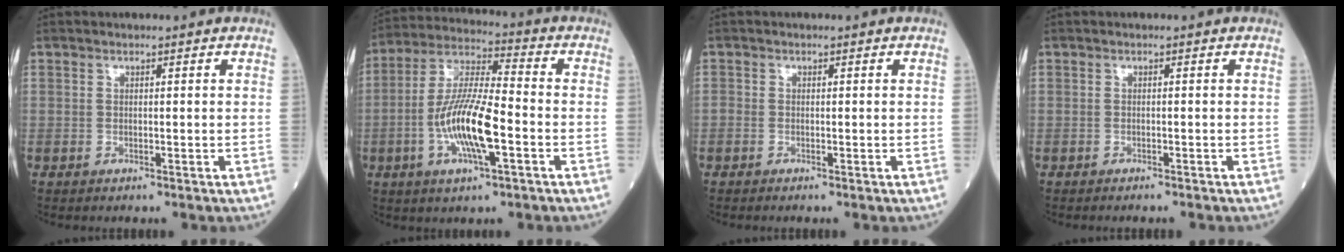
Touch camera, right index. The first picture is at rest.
{"total": 12.9, "force": [-3.5, 2.3, 12.2], "torque": [-0.245, 0.000, -0.066]}
{"total": 0.5, "force": [-0.2, 0.4, 0.2], "torque": [0.001, 0.002, -0.008]}
{"total": 1.6, "force": [-1.6, 0.1, 0.5], "torque": [-0.007, -0.001, -0.020]}